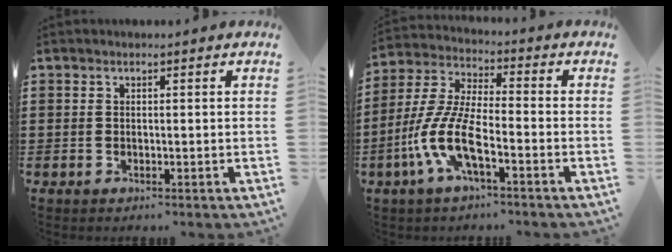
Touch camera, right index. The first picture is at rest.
{"total": 9.2, "force": [-4.4, 2.3, 7.7], "torque": [-0.205, -0.020, -0.092]}